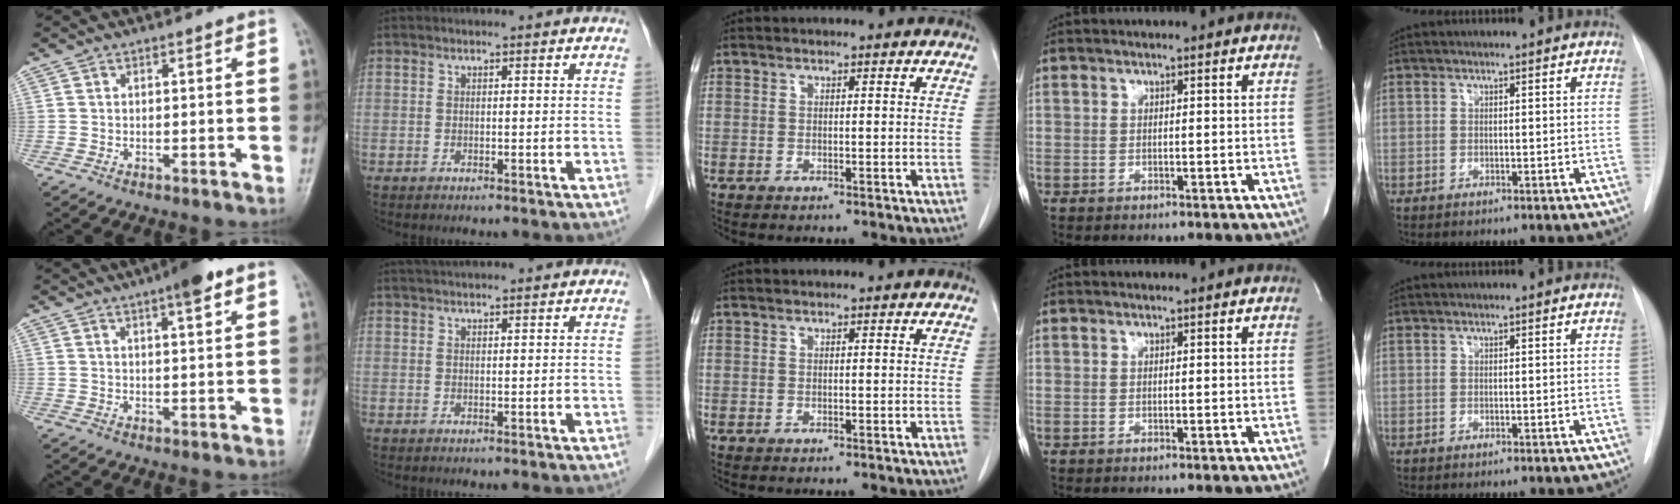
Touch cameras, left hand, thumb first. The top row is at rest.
{"thumb": {"total": 6.2, "force": [3.7, 1.4, 4.9], "torque": [-0.067, -0.007, 0.050]}, "index": {"total": 6.1, "force": [5.6, 0.4, 2.4], "torque": [-0.034, 0.037, 0.079]}}